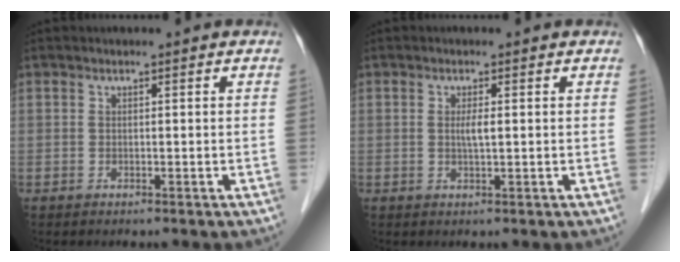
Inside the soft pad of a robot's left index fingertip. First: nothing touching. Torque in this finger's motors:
{"motor_torque": [0.27, 0.20, 0.05, 0.02]}